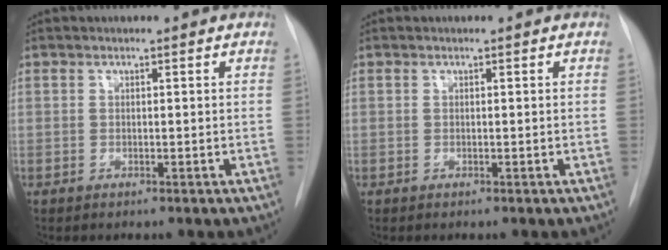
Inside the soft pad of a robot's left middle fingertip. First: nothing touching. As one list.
[{"total": 0.0}]